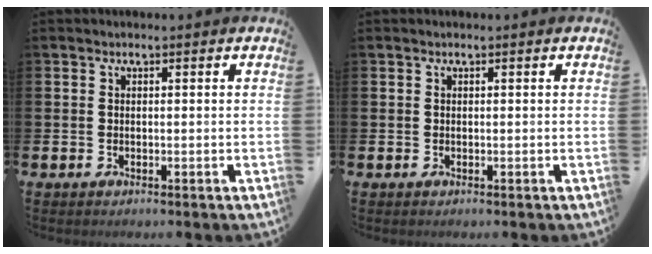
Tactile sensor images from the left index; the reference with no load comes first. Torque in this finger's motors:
{"motor_torque": [-0.01, 0.01, 0.00, 0.00]}